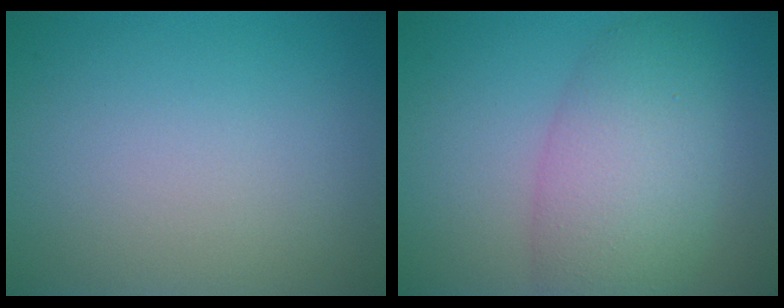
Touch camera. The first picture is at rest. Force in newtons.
{"total": 6.7, "press": 6.7, "slide": 0.2}